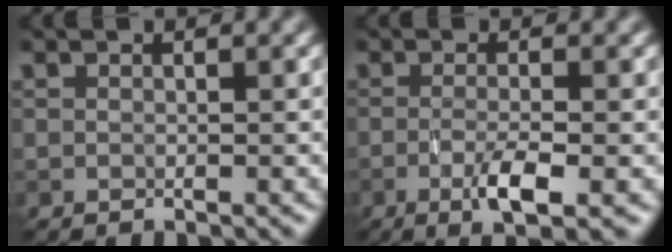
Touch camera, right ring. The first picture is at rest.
{"total": 3.6, "force": [-1.2, 0.7, 3.3], "torque": [-0.064, -0.003, -0.024]}